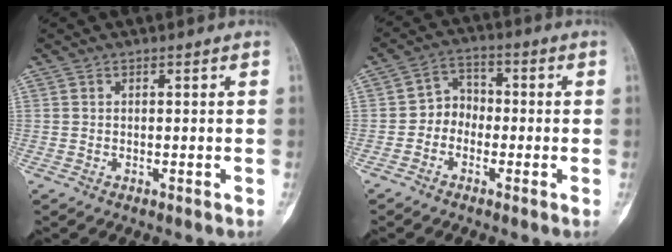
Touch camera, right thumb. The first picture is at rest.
{"total": 5.1, "force": [-1.6, 4.3, 2.2], "torque": [-0.006, 0.026, -0.045]}